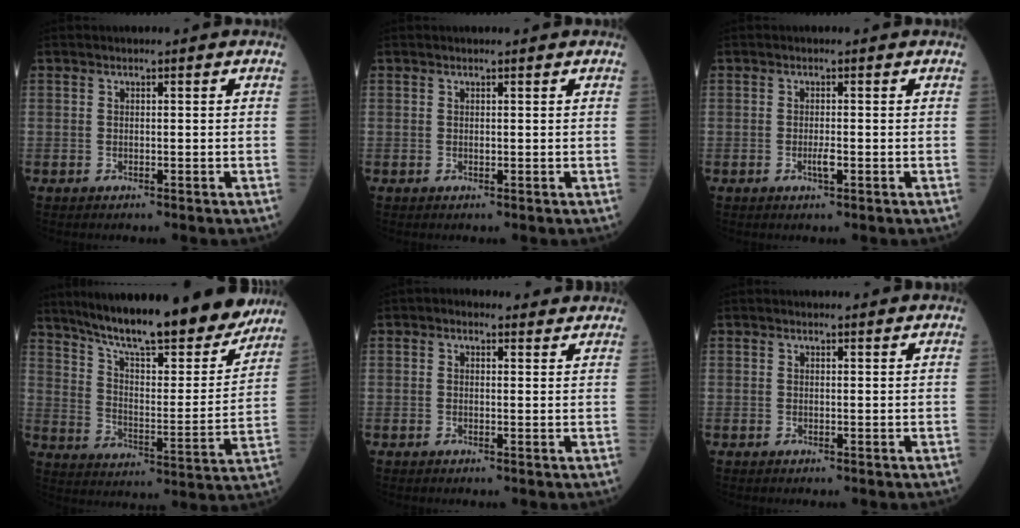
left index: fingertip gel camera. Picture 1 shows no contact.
{"total": 0.7, "force": [0.6, 0.2, 0.4], "torque": [-0.012, 0.005, 0.009]}
{"total": 1.3, "force": [-0.3, 0.1, 1.2], "torque": [-0.025, -0.002, -0.004]}
{"total": 25.3, "force": [21.3, 4.0, 13.0], "torque": [-0.204, -0.024, 0.302]}
{"total": 3.0, "force": [2.5, 1.4, 1.0], "torque": [-0.013, 0.017, 0.026]}
{"total": 1.6, "force": [1.6, 0.1, 0.3], "torque": [-0.011, 0.004, 0.020]}